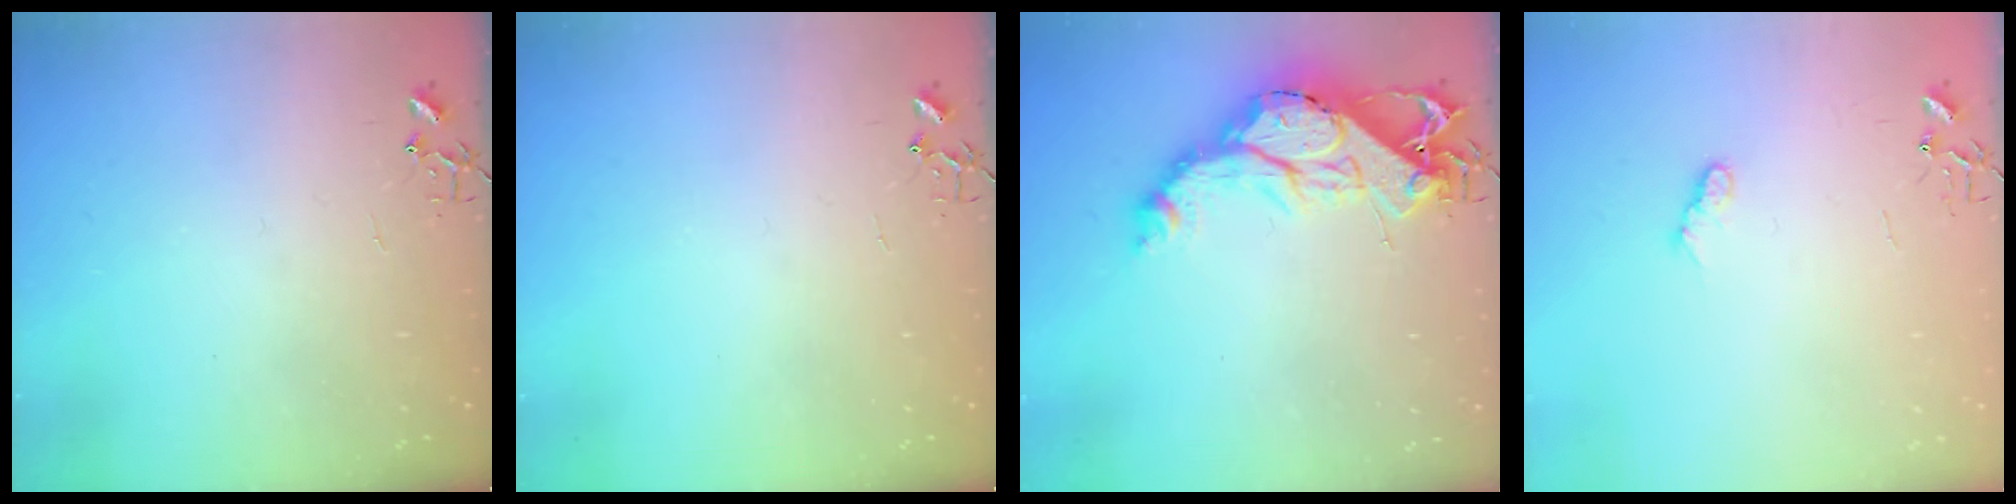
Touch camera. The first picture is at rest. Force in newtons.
{"total": 0.0}
{"total": 18.0, "press": 17.9, "slide": 1.7}
{"total": 7.2, "press": 7.1, "slide": 0.7}